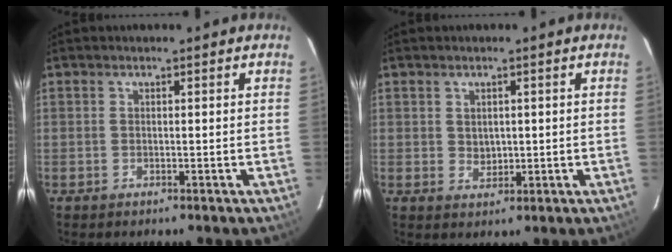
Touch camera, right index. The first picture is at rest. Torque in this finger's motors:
{"motor_torque": [0.02, 0.09, -0.01, 0.00]}